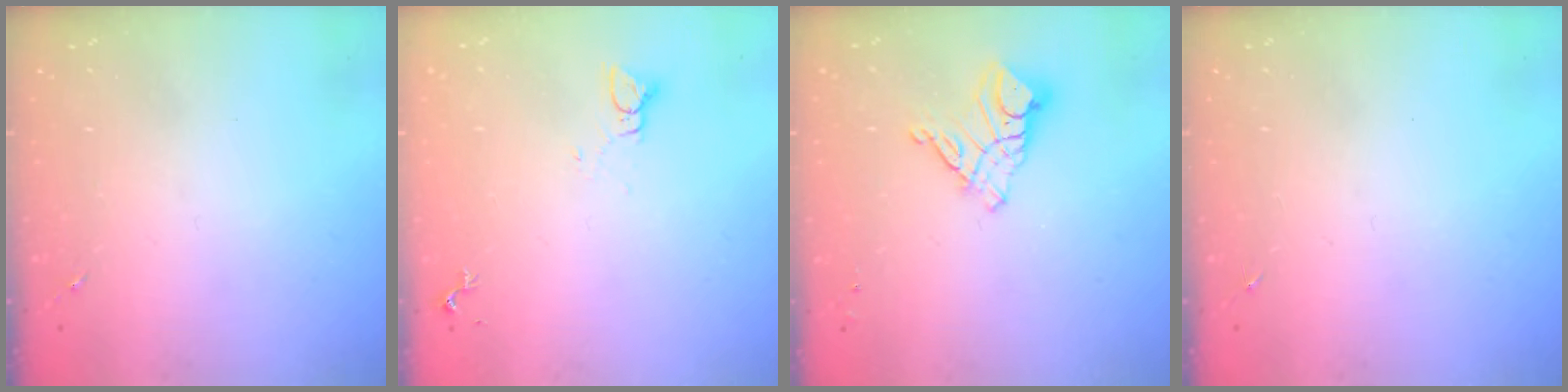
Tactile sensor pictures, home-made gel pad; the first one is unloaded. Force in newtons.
{"total": 2.8, "press": 2.8, "slide": 0.1}
{"total": 9.7, "press": 9.7, "slide": 1.1}
{"total": 0.0}